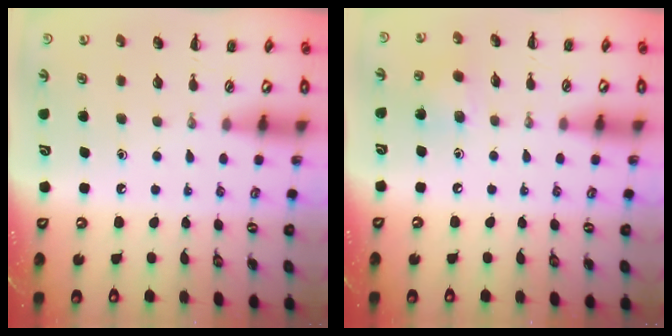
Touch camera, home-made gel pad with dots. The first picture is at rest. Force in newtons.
{"total": 6.7, "press": 6.4, "slide": 1.7}